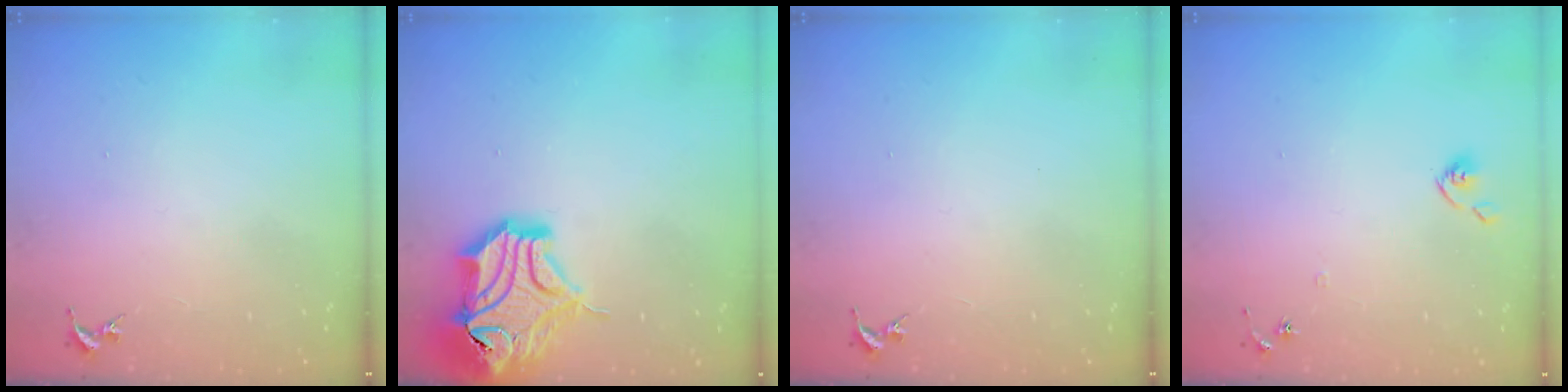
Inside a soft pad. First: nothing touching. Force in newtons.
{"total": 20.0, "press": 19.8, "slide": 2.7}
{"total": 0.0}
{"total": 6.1, "press": 6.1, "slide": 0.5}